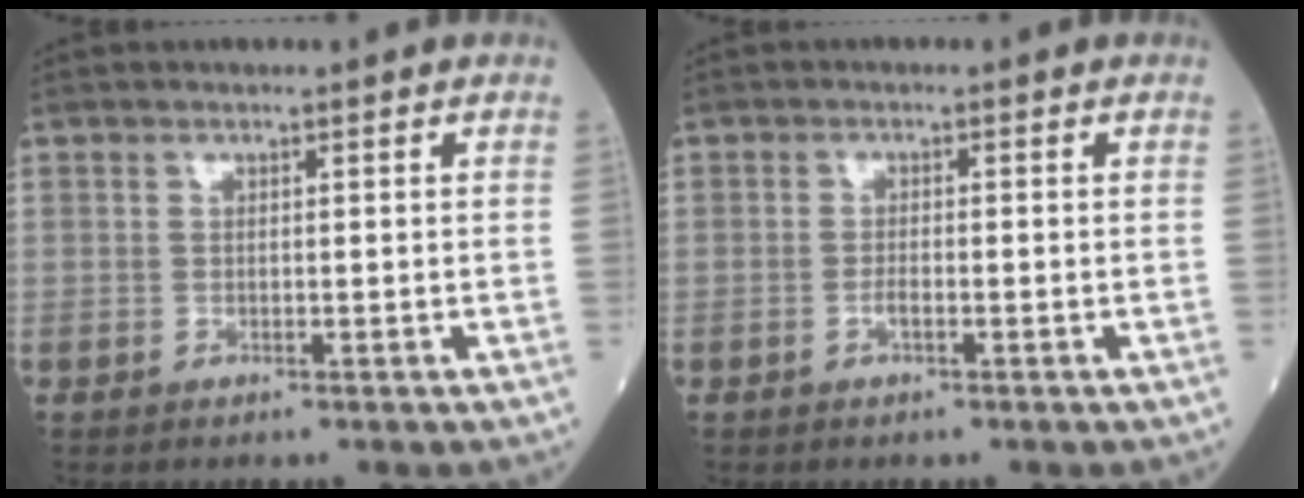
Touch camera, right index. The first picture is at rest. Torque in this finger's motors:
{"motor_torque": [0.09, -0.05, 0.16, 0.04]}